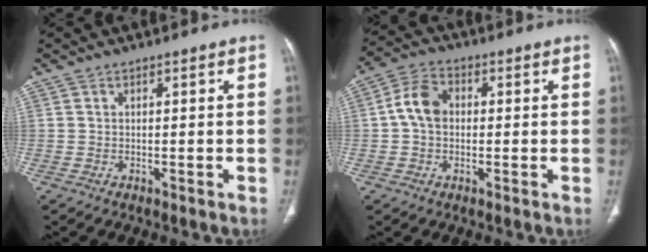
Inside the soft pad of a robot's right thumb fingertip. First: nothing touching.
{"total": 6.8, "force": [0.3, 5.0, 4.6], "torque": [-0.082, 0.019, -0.004]}